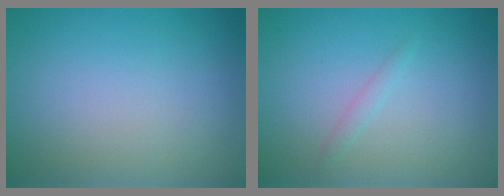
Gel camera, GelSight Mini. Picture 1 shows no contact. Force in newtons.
{"total": 0.8, "press": 0.8, "slide": 0.1}